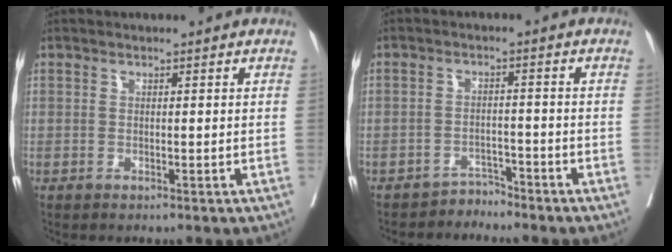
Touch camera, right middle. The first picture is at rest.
{"total": 2.4, "force": [-2.3, 0.3, -0.8], "torque": [0.020, -0.006, -0.037]}